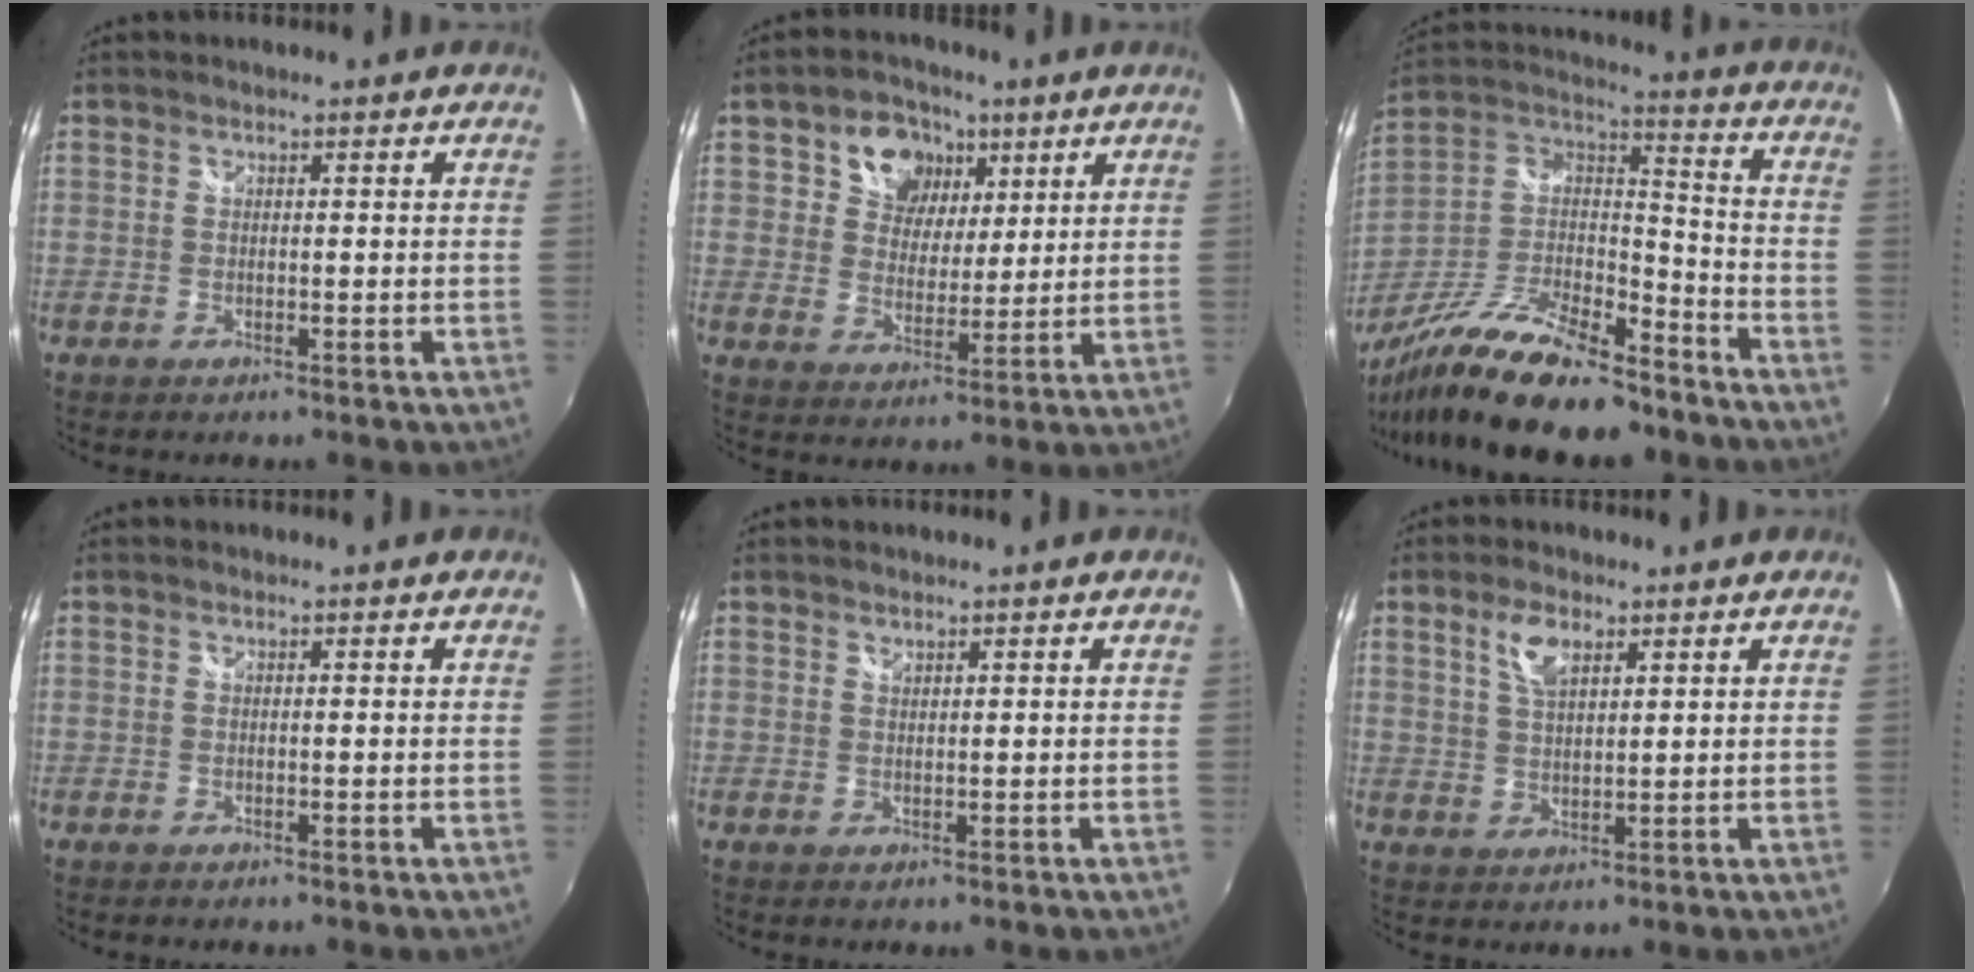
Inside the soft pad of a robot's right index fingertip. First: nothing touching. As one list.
[{"total": 10.2, "force": [4.7, 7.9, 4.3], "torque": [-0.084, 0.015, 0.081]}, {"total": 22.7, "force": [-16.6, 6.8, 14.0], "torque": [-0.282, -0.018, -0.285]}, {"total": 0.0}, {"total": 0.7, "force": [0.7, 0.2, 0.1], "torque": [-0.001, 0.001, 0.013]}, {"total": 5.1, "force": [2.8, 2.2, 3.7], "torque": [-0.069, 0.006, 0.053]}]